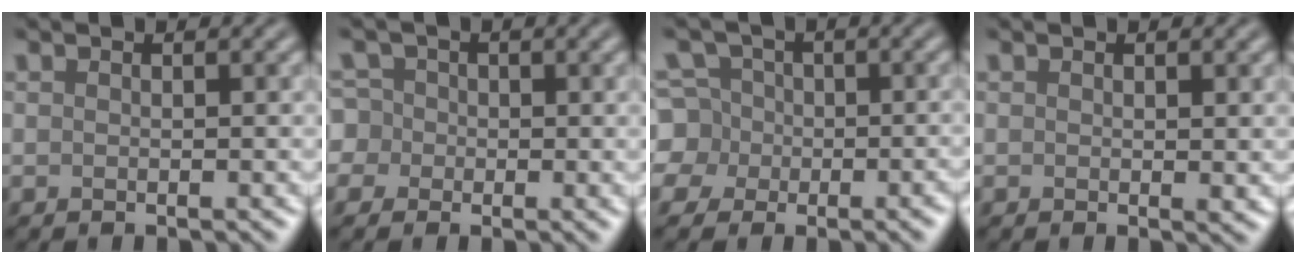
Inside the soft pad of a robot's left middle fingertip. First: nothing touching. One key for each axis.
{"total": 3.6, "fx": -0.2, "fy": 3.5, "fz": 0.7, "tx": -0.002, "ty": 0.026, "tz": -0.035}
{"total": 6.4, "fx": -1.5, "fy": 6.0, "fz": 1.4, "tx": -0.025, "ty": 0.019, "tz": -0.056}
{"total": 0.8, "fx": 0.3, "fy": 0.0, "fz": 0.7, "tx": -0.012, "ty": -0.001, "tz": 0.008}